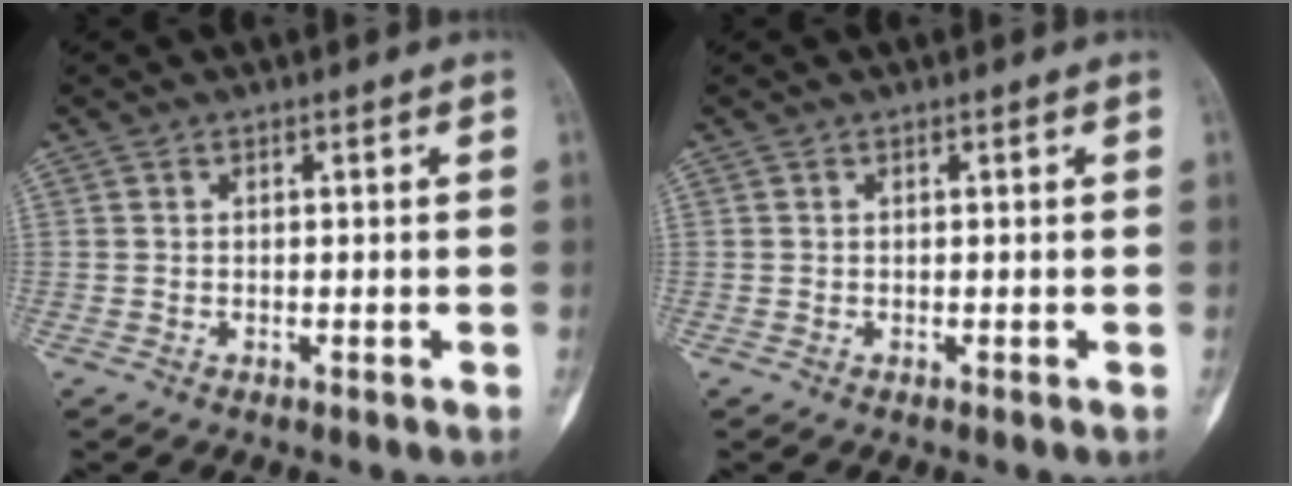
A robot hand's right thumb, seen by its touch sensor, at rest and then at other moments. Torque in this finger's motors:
{"motor_torque": [0.00, 0.00, 0.04, -0.02, 0.00]}